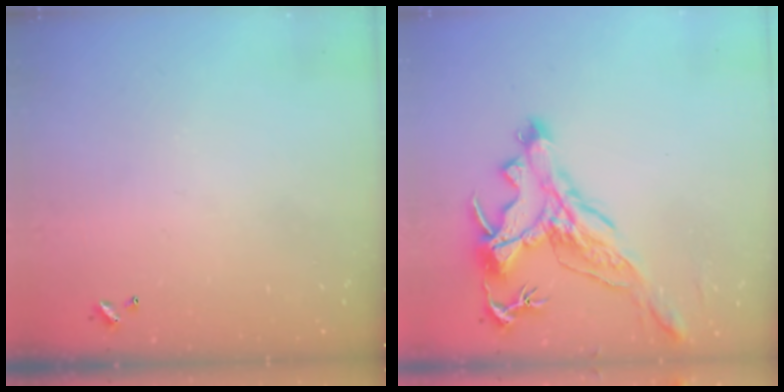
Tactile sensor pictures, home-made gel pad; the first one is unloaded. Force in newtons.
{"total": 3.9, "press": 3.5, "slide": 1.6}